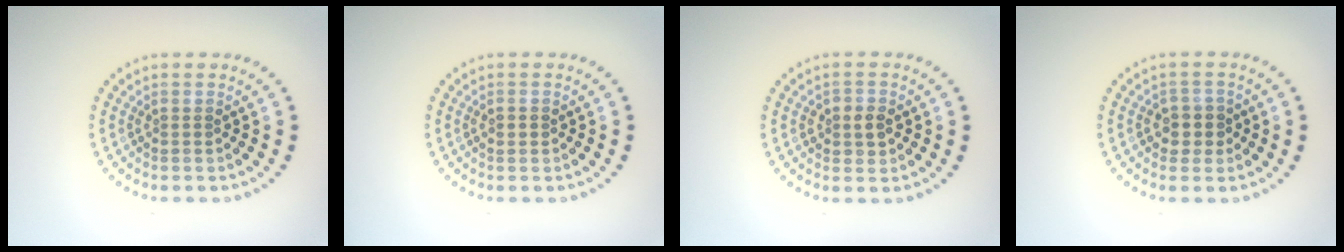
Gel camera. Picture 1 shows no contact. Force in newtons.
{"total": 1.1, "press": 1.1, "slide": 0.1}
{"total": 1.9, "press": 1.8, "slide": 0.5}
{"total": 2.3, "press": 2.1, "slide": 1.0}